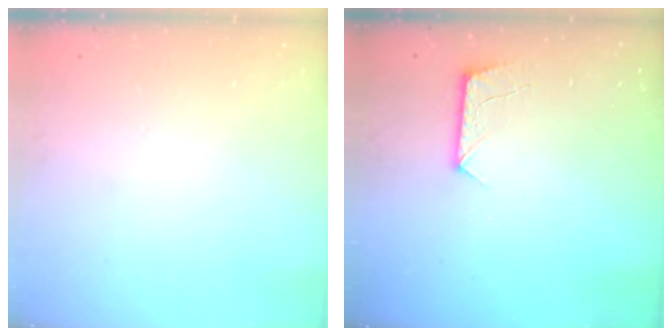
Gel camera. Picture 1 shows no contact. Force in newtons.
{"total": 7.4, "press": 7.4, "slide": 0.6}